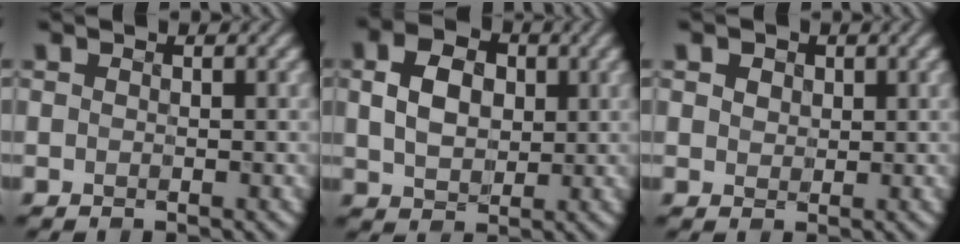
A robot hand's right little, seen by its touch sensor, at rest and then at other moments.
{"total": 4.4, "force": [0.4, 3.3, 3.0], "torque": [-0.069, 0.003, 0.012]}
{"total": 2.3, "force": [1.0, 1.8, 1.0], "torque": [-0.039, 0.008, 0.023]}